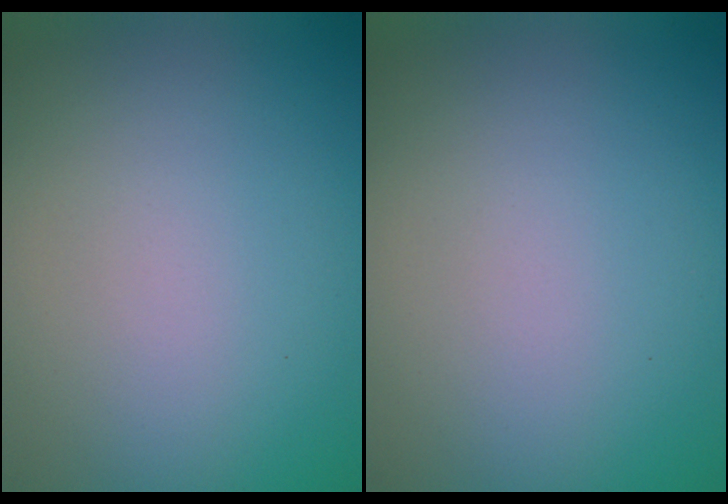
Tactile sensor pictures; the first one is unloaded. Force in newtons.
{"total": 0.0}